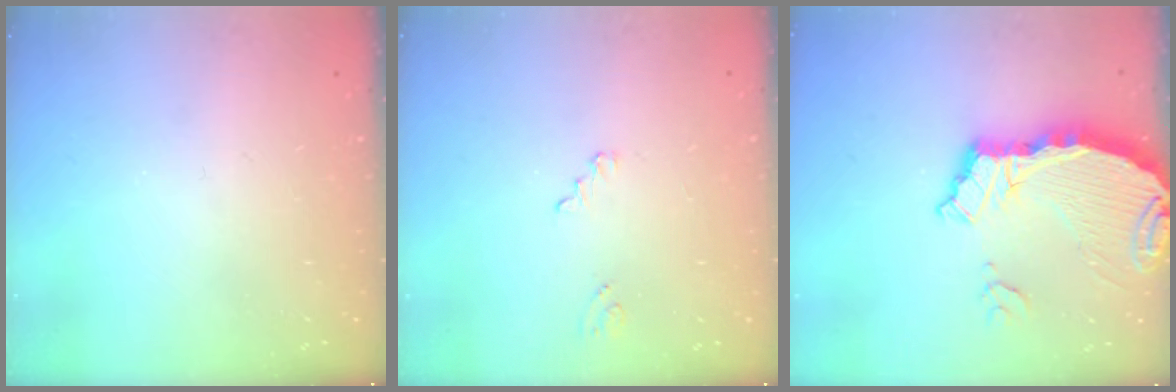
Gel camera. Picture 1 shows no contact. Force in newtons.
{"total": 0.8, "press": 0.8, "slide": 0.0}
{"total": 7.5, "press": 7.5, "slide": 0.7}